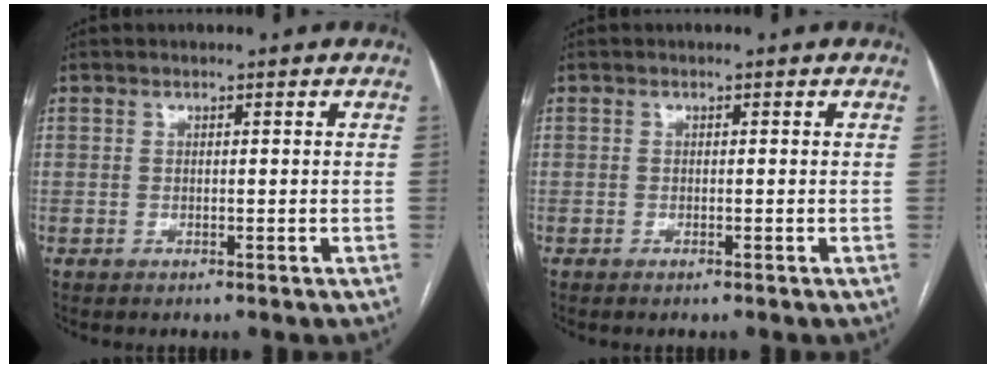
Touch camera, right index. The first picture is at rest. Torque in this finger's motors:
{"motor_torque": [0.03, 0.03, 0.02, 0.01]}